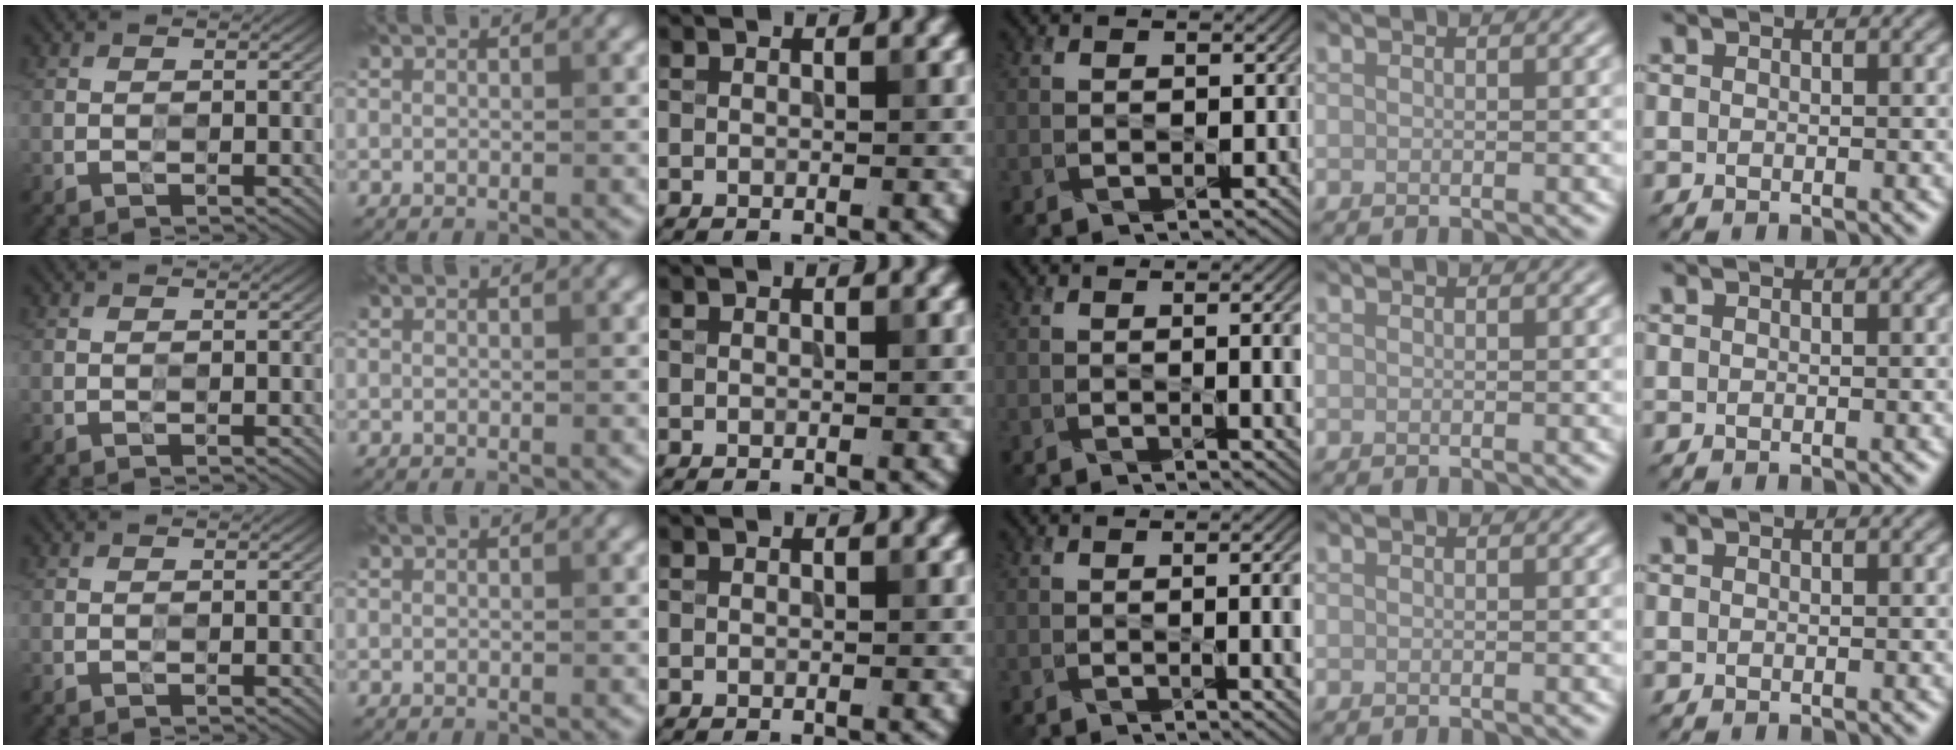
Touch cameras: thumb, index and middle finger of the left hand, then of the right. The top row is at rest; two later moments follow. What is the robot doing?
{"motion": "press", "object": "grip strengthener"}